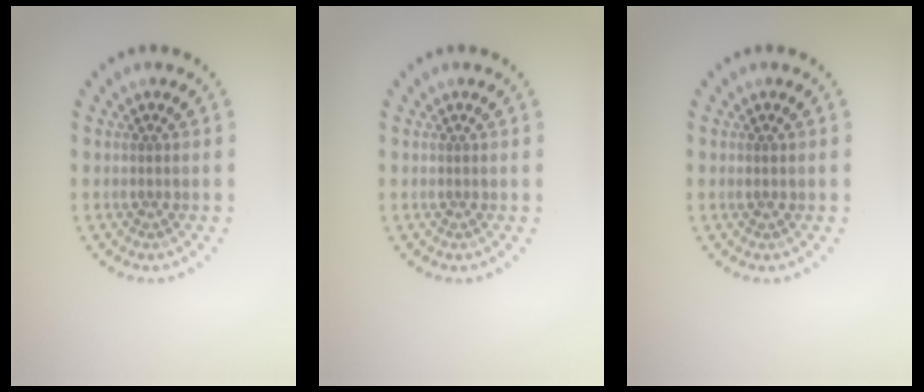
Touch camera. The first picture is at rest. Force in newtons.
{"total": 0.0}
{"total": 0.6, "press": 0.5, "slide": 0.2}